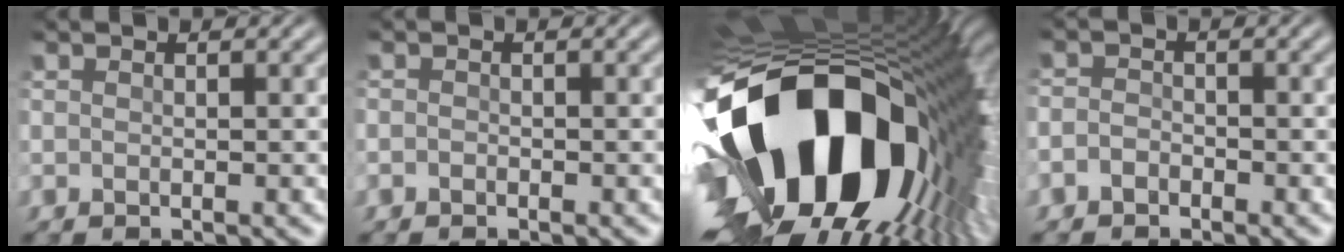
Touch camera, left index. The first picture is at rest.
{"total": 0.5, "force": [-0.3, 0.4, 0.1], "torque": [0.009, 0.002, -0.008]}
{"total": 20.3, "force": [-2.9, 11.5, 16.5], "torque": [-0.327, -0.038, -0.049]}
{"total": 1.4, "force": [-1.0, 0.8, 0.4], "torque": [-0.001, 0.007, -0.029]}